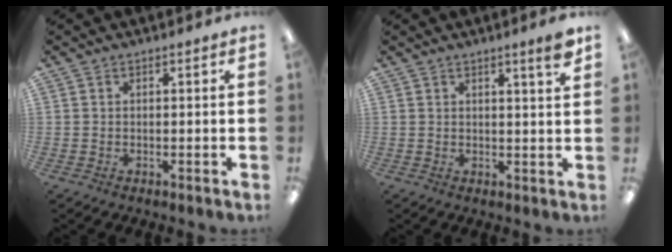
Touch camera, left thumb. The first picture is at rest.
{"total": 4.1, "force": [2.9, 0.0, 2.9], "torque": [-0.038, -0.013, 0.043]}